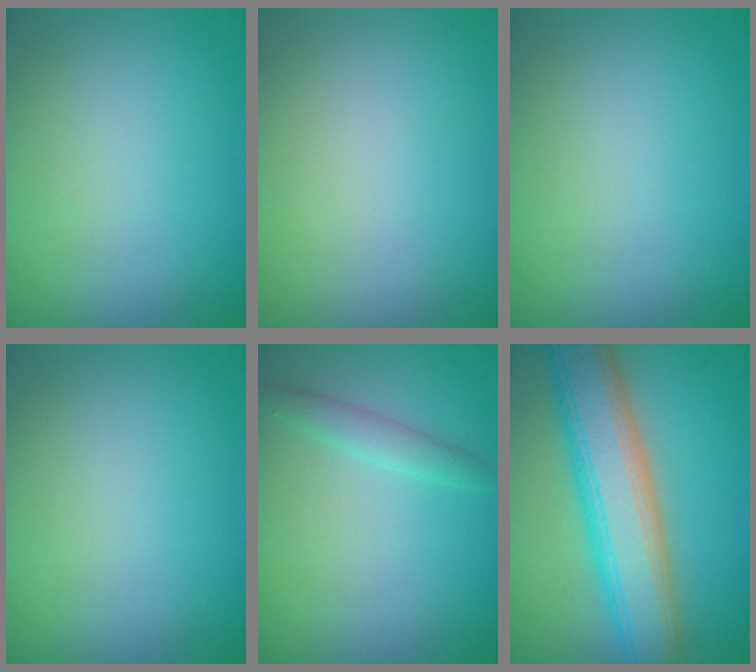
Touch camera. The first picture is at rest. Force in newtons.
{"total": 0.0}
{"total": 0.0}
{"total": 0.0}
{"total": 1.5, "press": 1.5, "slide": 0.0}
{"total": 9.1, "press": 9.1, "slide": 0.7}